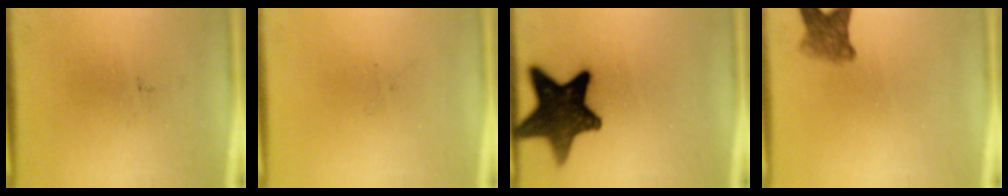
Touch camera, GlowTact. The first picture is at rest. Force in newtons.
{"total": 0.0}
{"total": 14.8}
{"total": 3.8}